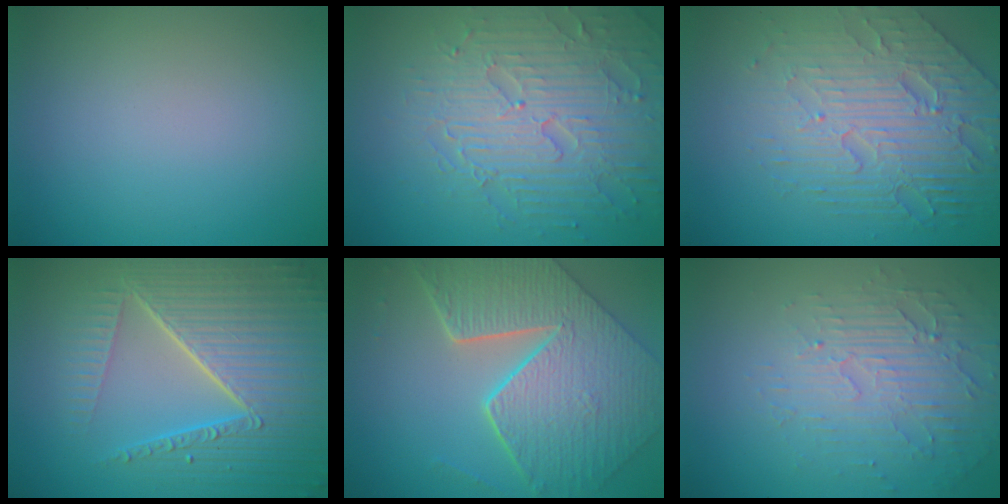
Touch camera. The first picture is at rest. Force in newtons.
{"total": 7.0, "press": 5.7, "slide": 4.1}
{"total": 7.7, "press": 5.3, "slide": 5.5}
{"total": 8.7, "press": 6.1, "slide": 6.2}
{"total": 9.2, "press": 6.7, "slide": 6.3}
{"total": 4.3, "press": 3.2, "slide": 2.8}